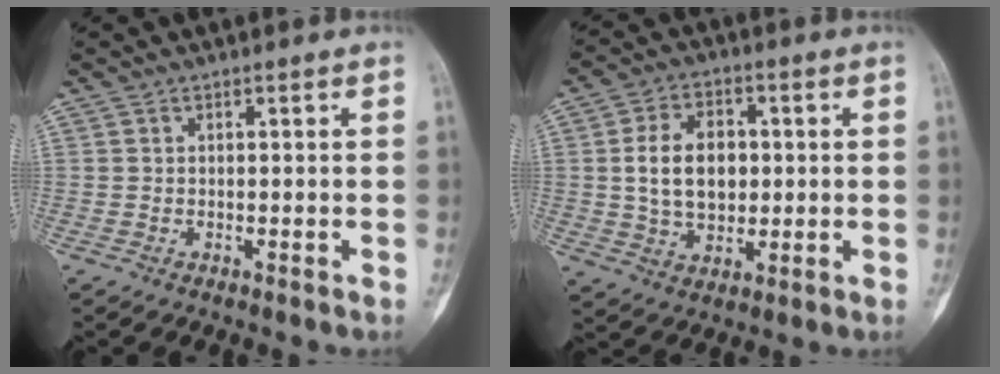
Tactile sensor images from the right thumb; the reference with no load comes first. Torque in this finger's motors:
{"motor_torque": [1.52, 1.42, 0.51, -0.30, 0.36]}